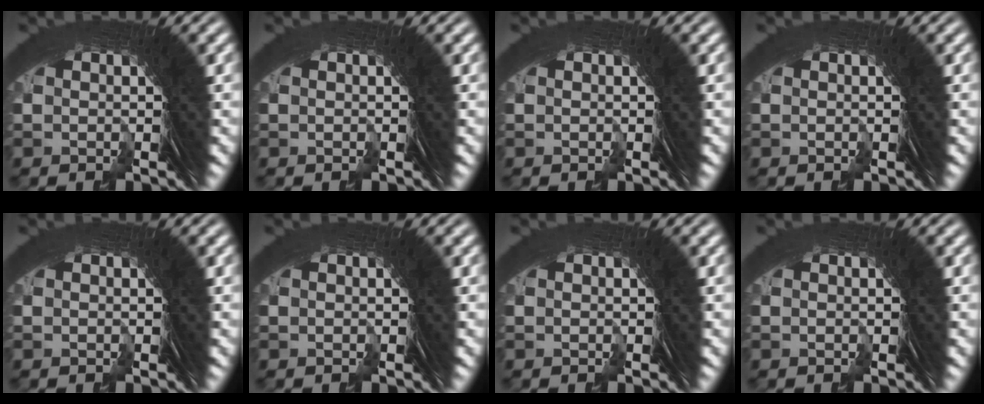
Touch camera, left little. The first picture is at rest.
{"total": 0.0}
{"total": 0.0}
{"total": 0.0}
{"total": 0.0}
{"total": 0.0}
{"total": 0.0}
{"total": 0.0}